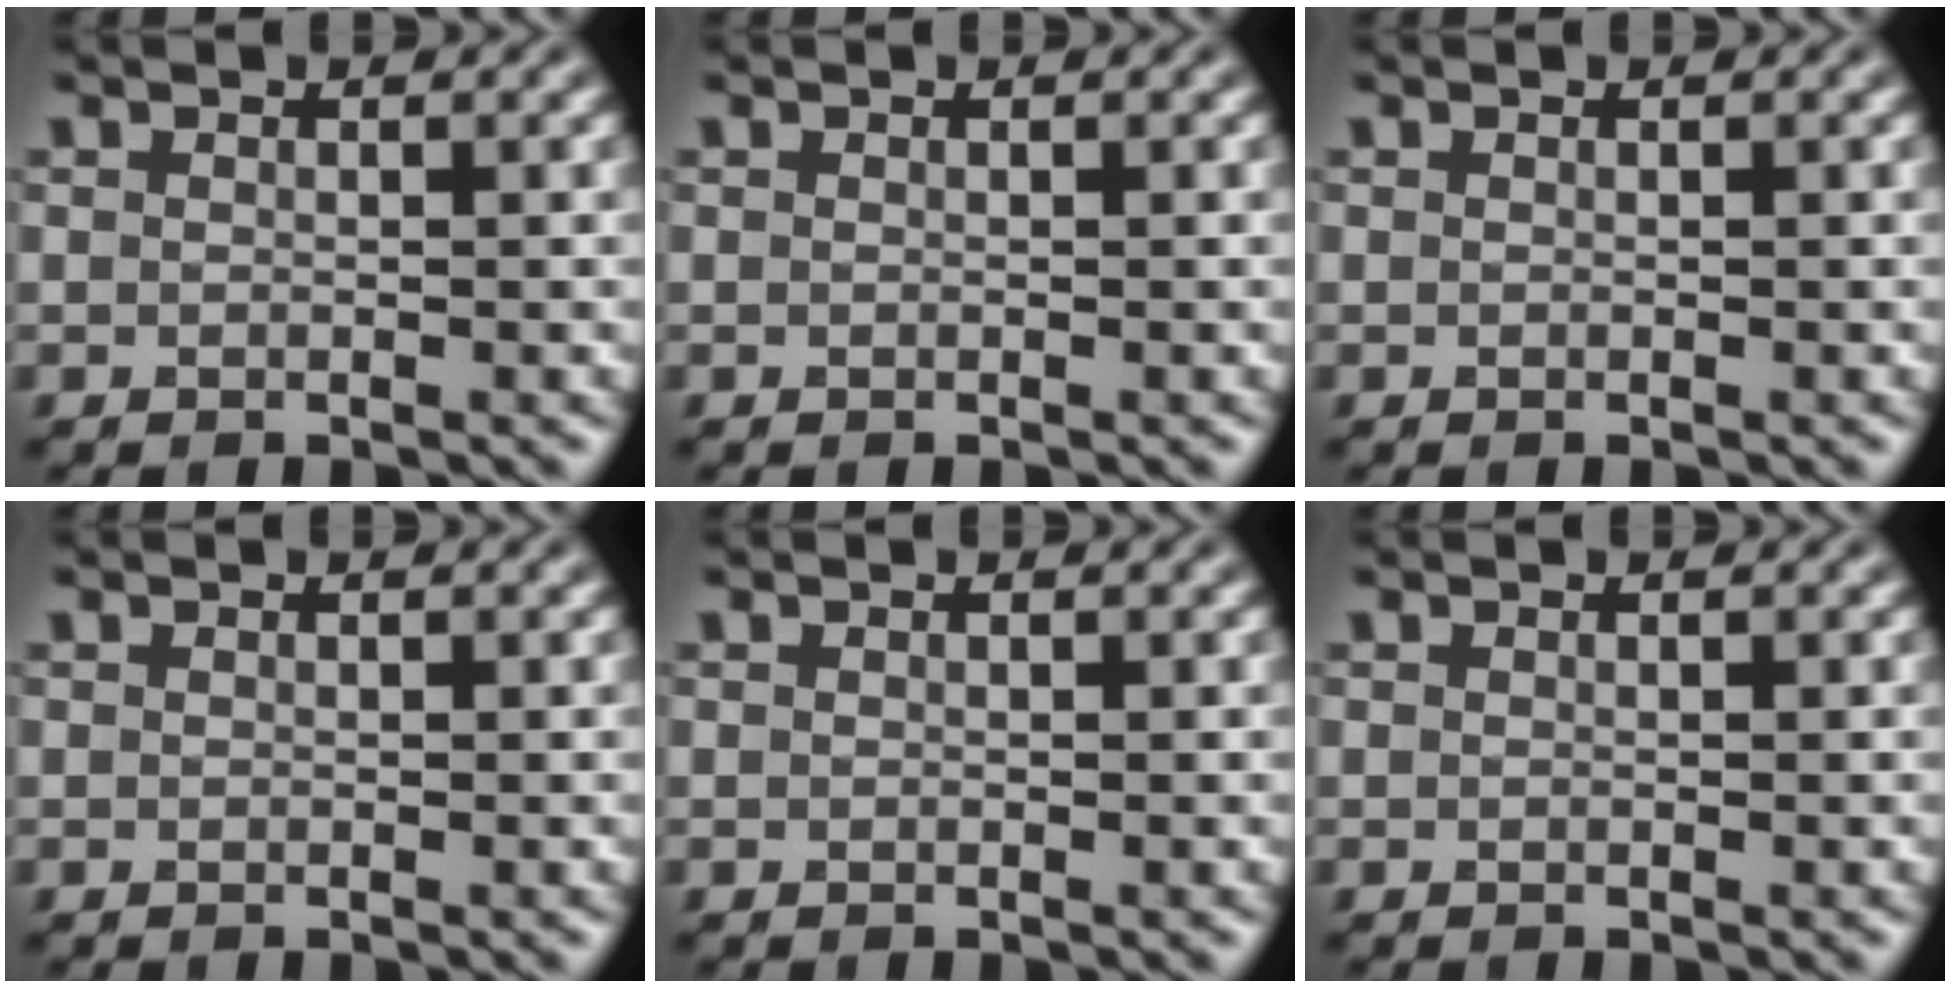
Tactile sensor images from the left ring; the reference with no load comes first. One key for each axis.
{"total": 0.0}
{"total": 0.0}
{"total": 0.0}
{"total": 0.0}
{"total": 0.0}